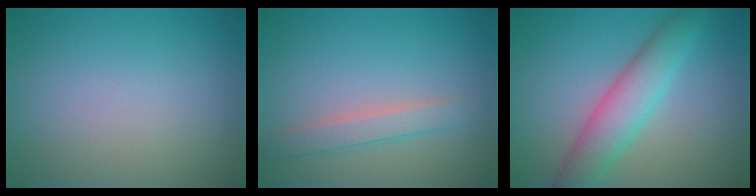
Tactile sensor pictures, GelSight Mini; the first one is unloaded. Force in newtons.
{"total": 2.2, "press": 2.2, "slide": 0.1}
{"total": 5.1, "press": 5.1, "slide": 0.1}